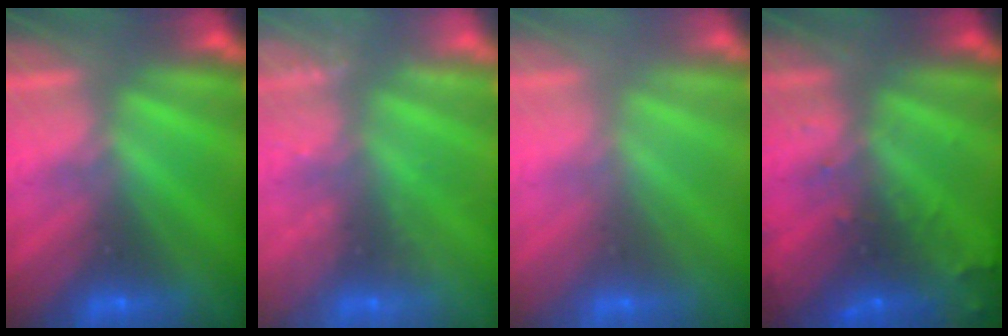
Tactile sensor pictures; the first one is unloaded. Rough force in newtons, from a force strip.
{"total": 2.4}
{"total": 2.7}
{"total": 7.8}